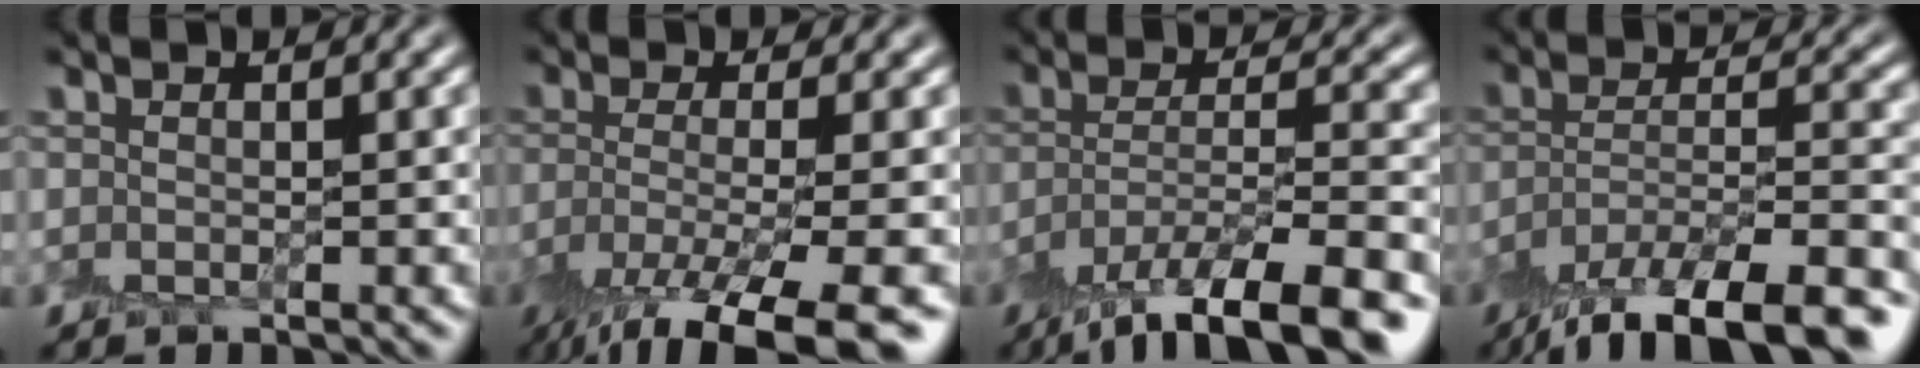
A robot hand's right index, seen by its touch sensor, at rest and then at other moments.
{"total": 9.9, "force": [-5.5, 2.6, 7.8], "torque": [-0.122, -0.020, -0.101]}
{"total": 11.2, "force": [-7.1, 3.5, 8.0], "torque": [-0.135, -0.010, -0.120]}
{"total": 12.4, "force": [-8.9, 4.0, 7.6], "torque": [-0.142, -0.008, -0.143]}